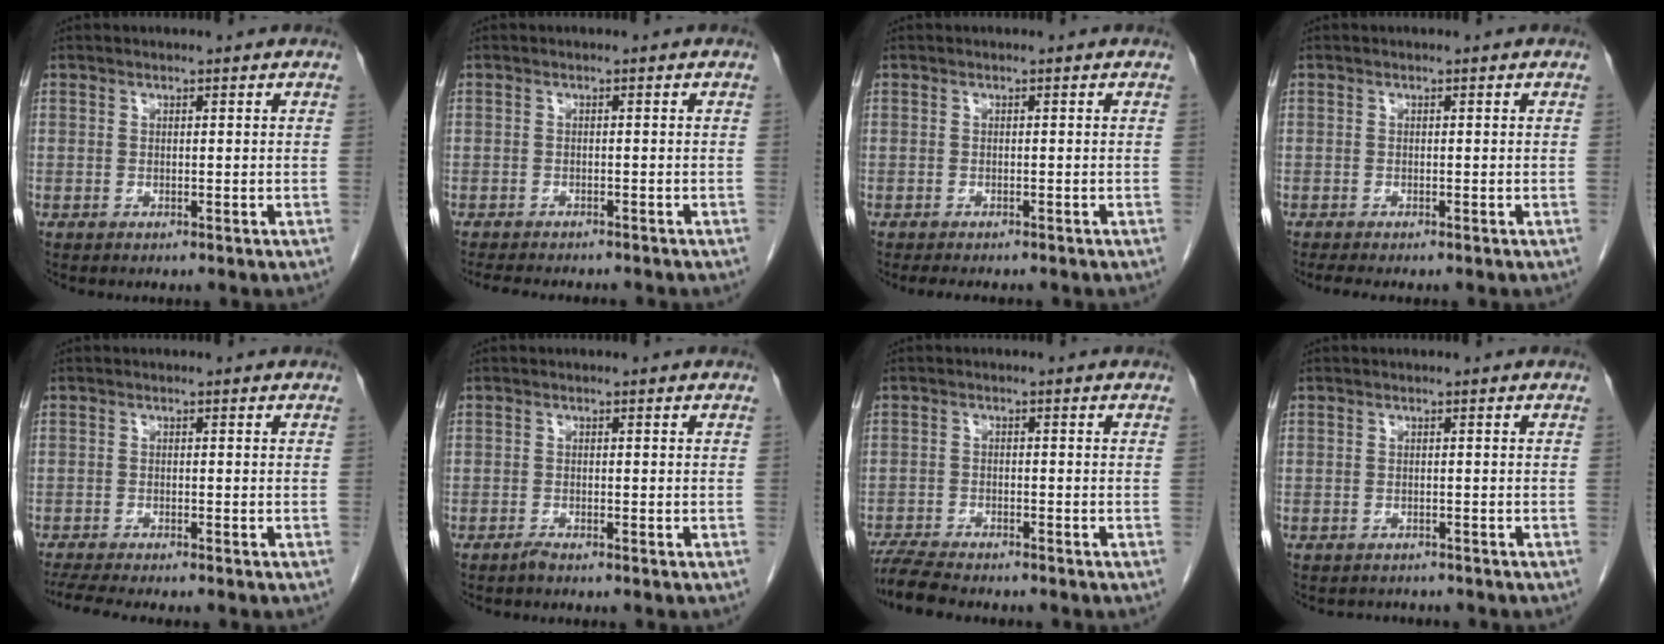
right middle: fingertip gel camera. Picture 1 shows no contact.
{"total": 8.3, "force": [-7.4, 1.9, 3.4], "torque": [-0.047, -0.006, -0.099]}
{"total": 4.2, "force": [-3.6, 1.0, 1.9], "torque": [-0.024, -0.009, -0.047]}
{"total": 2.0, "force": [-1.6, 0.1, 1.1], "torque": [-0.021, -0.008, -0.023]}
{"total": 6.1, "force": [-5.3, 0.0, 3.0], "torque": [-0.047, -0.013, -0.087]}
{"total": 0.9, "force": [-0.9, 0.0, 0.4], "torque": [-0.010, -0.001, -0.015]}
{"total": 7.3, "force": [-6.6, 0.9, 3.0], "torque": [-0.052, -0.018, -0.112]}
{"total": 2.0, "force": [-1.8, 0.8, -0.2], "torque": [-0.004, -0.004, -0.029]}